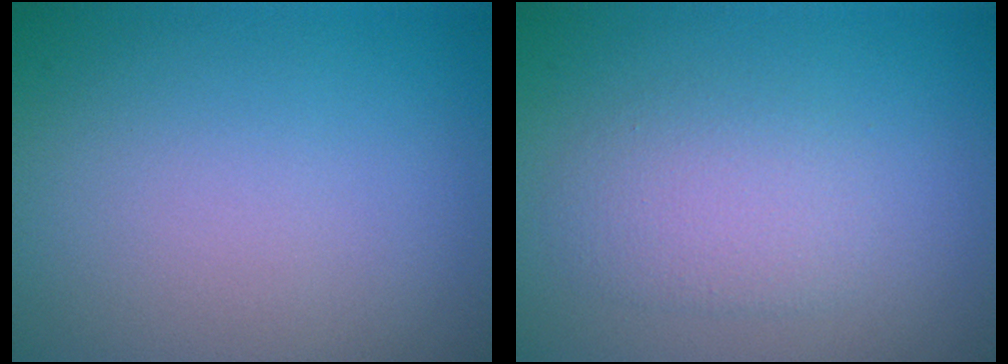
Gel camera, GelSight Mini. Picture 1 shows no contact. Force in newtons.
{"total": 2.4, "press": 2.3, "slide": 0.4}